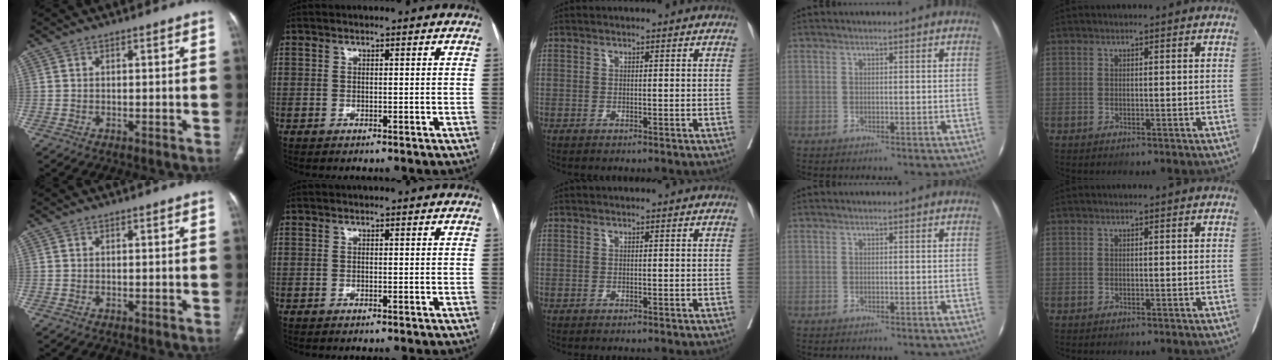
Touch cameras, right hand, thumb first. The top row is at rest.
{}